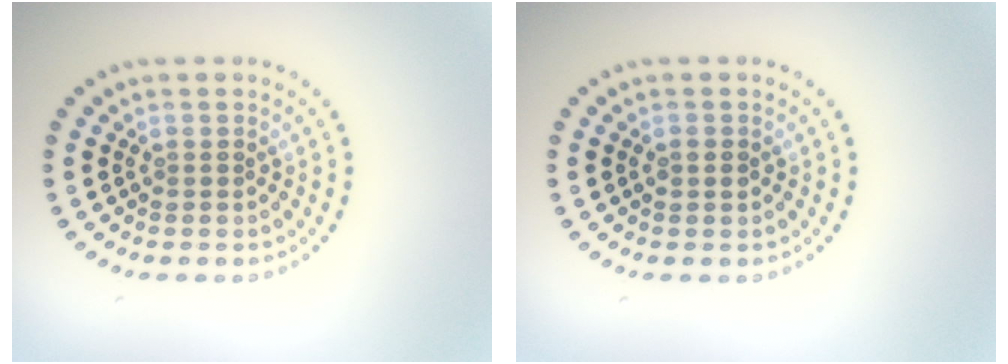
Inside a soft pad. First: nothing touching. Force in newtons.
{"total": 1.1, "press": 1.1, "slide": 0.1}